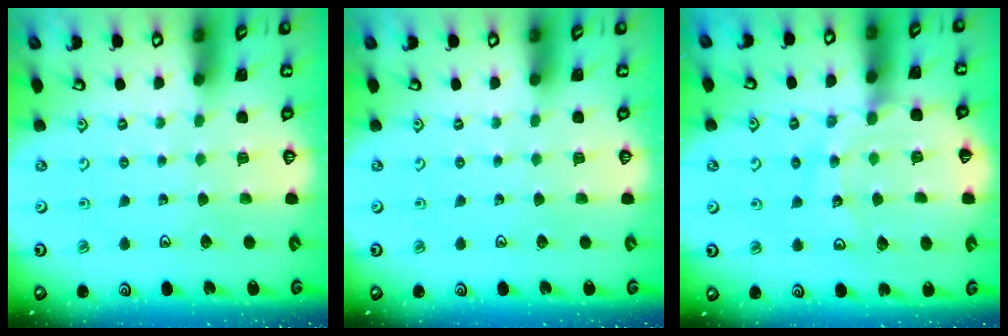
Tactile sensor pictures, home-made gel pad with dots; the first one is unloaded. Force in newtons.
{"total": 0.0}
{"total": 14.2, "press": 14.1, "slide": 1.7}